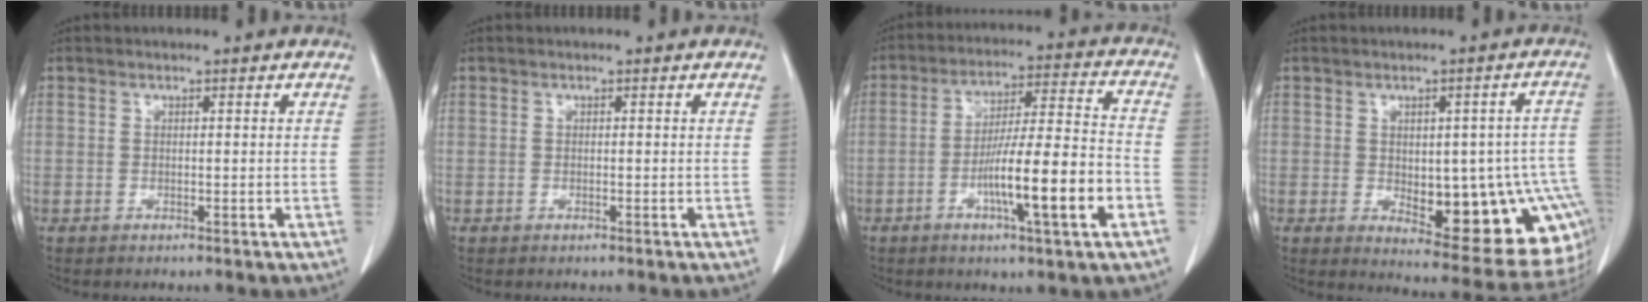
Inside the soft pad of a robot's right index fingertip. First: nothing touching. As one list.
[{"total": 0.0}, {"total": 14.1, "force": [-4.9, 0.5, 13.2], "torque": [-0.223, 0.000, -0.080]}, {"total": 18.8, "force": [-4.0, 7.2, 16.9], "torque": [-0.135, 0.022, -0.025]}]